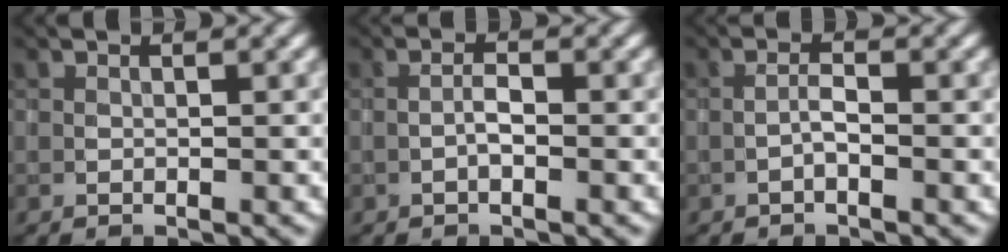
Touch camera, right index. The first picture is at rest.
{"total": 1.3, "force": [-0.5, 0.4, 1.1], "torque": [-0.023, 0.003, -0.011]}
{"total": 1.2, "force": [-0.6, 0.2, 1.0], "torque": [-0.019, 0.005, -0.014]}